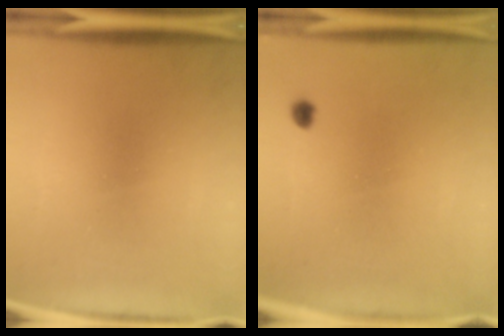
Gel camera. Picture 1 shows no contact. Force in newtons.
{"total": 1.1}